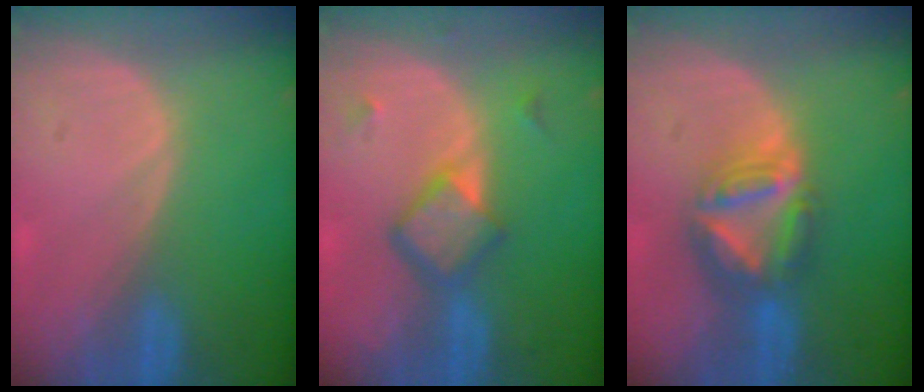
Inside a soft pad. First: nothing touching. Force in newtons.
{"total": 5.9, "press": 5.2, "slide": 2.8}
{"total": 7.9, "press": 6.7, "slide": 4.1}